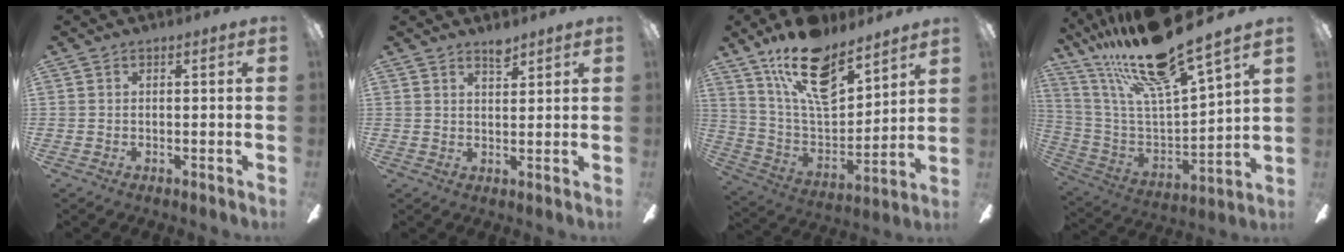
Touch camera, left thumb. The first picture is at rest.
{"total": 2.9, "force": [2.6, 0.7, 1.2], "torque": [-0.011, -0.013, 0.043]}
{"total": 20.1, "force": [13.6, 9.0, 11.7], "torque": [-0.203, -0.080, 0.243]}
{"total": 21.4, "force": [17.1, 3.0, 12.4], "torque": [-0.237, -0.110, 0.282]}